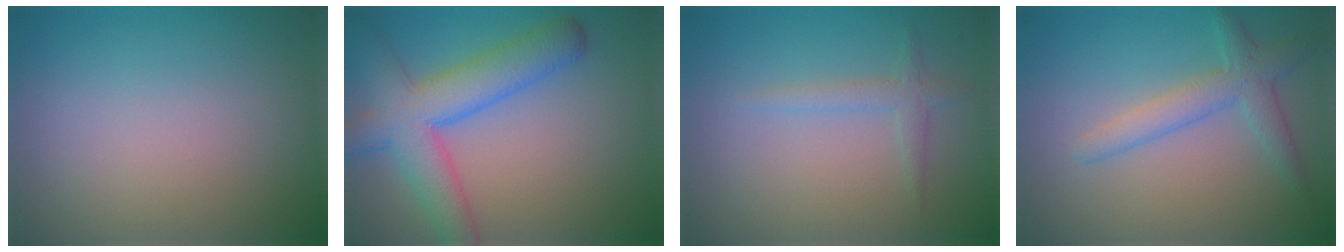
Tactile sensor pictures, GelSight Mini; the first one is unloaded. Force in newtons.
{"total": 7.2, "press": 7.2, "slide": 0.3}
{"total": 1.4, "press": 1.4, "slide": 0.1}
{"total": 2.1, "press": 2.1, "slide": 0.1}